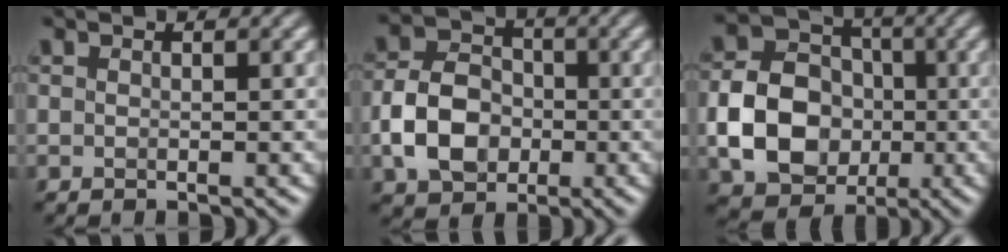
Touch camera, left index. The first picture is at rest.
{"total": 6.0, "force": [-1.6, 4.5, 3.7], "torque": [-0.073, 0.008, -0.035]}
{"total": 8.3, "force": [-1.7, 6.6, 4.7], "torque": [-0.079, 0.003, -0.037]}